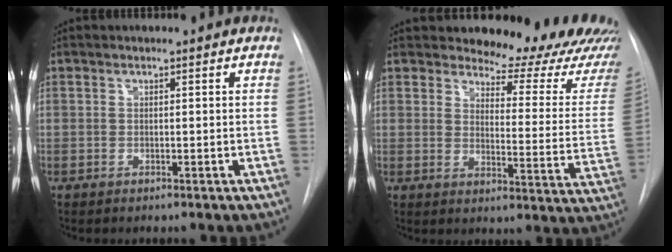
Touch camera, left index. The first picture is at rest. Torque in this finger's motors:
{"motor_torque": [0.46, -0.41, 0.43, 0.04]}